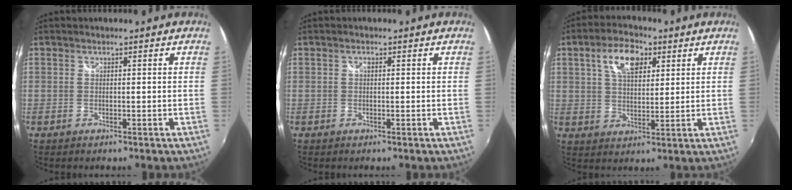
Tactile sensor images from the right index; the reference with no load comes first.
{"total": 0.6, "force": [0.1, 0.4, 0.4], "torque": [-0.007, 0.003, 0.000]}
{"total": 8.7, "force": [3.7, 4.6, 6.4], "torque": [-0.111, 0.023, 0.063]}